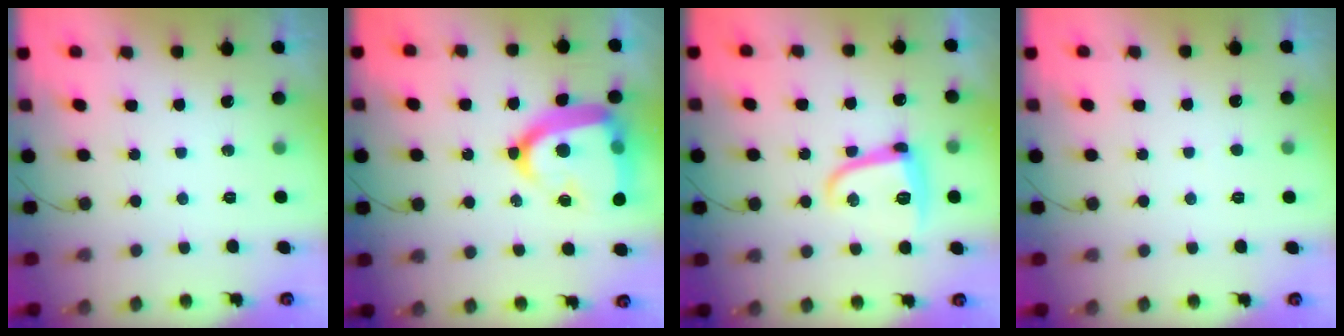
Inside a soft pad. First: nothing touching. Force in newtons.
{"total": 21.8, "press": 21.7, "slide": 2.0}
{"total": 11.1, "press": 11.1, "slide": 0.8}
{"total": 2.7, "press": 2.7, "slide": 0.3}